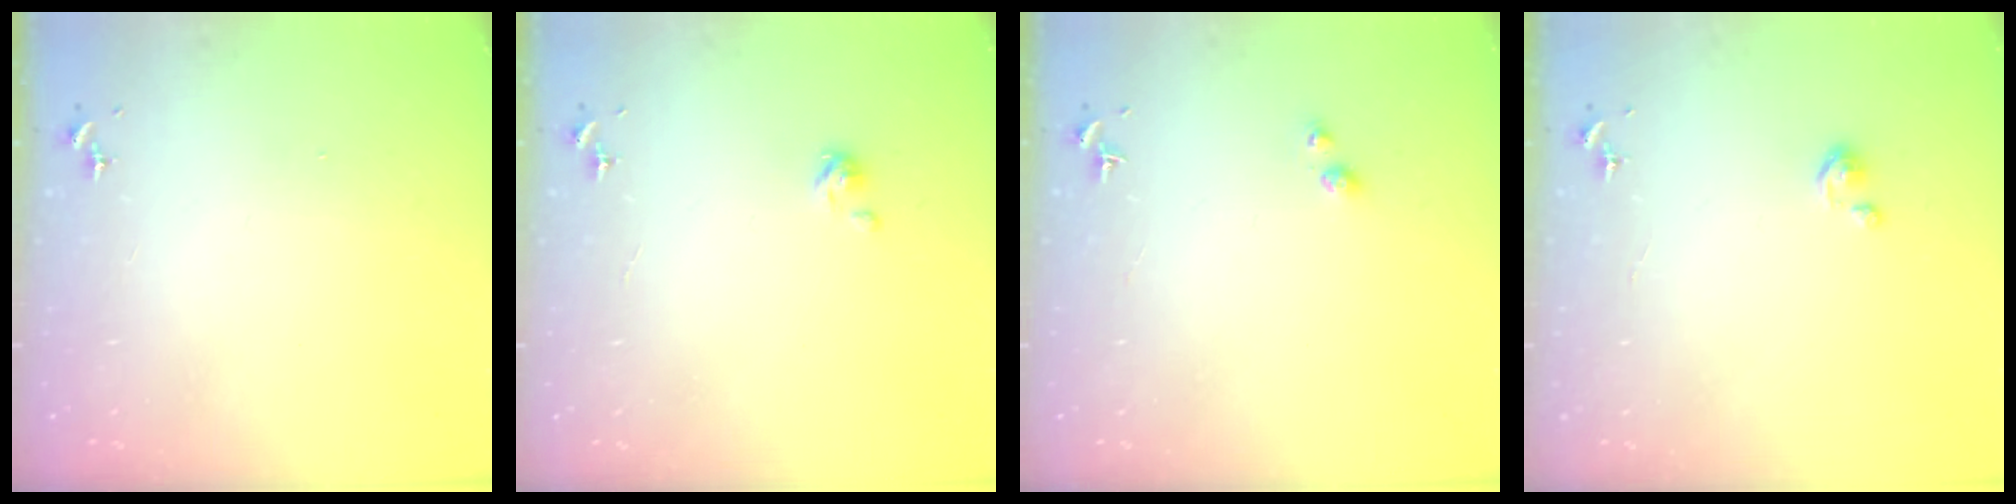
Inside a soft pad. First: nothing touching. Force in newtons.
{"total": 2.9, "press": 2.9, "slide": 0.2}
{"total": 2.9, "press": 2.8, "slide": 0.4}
{"total": 3.3, "press": 3.3, "slide": 0.3}